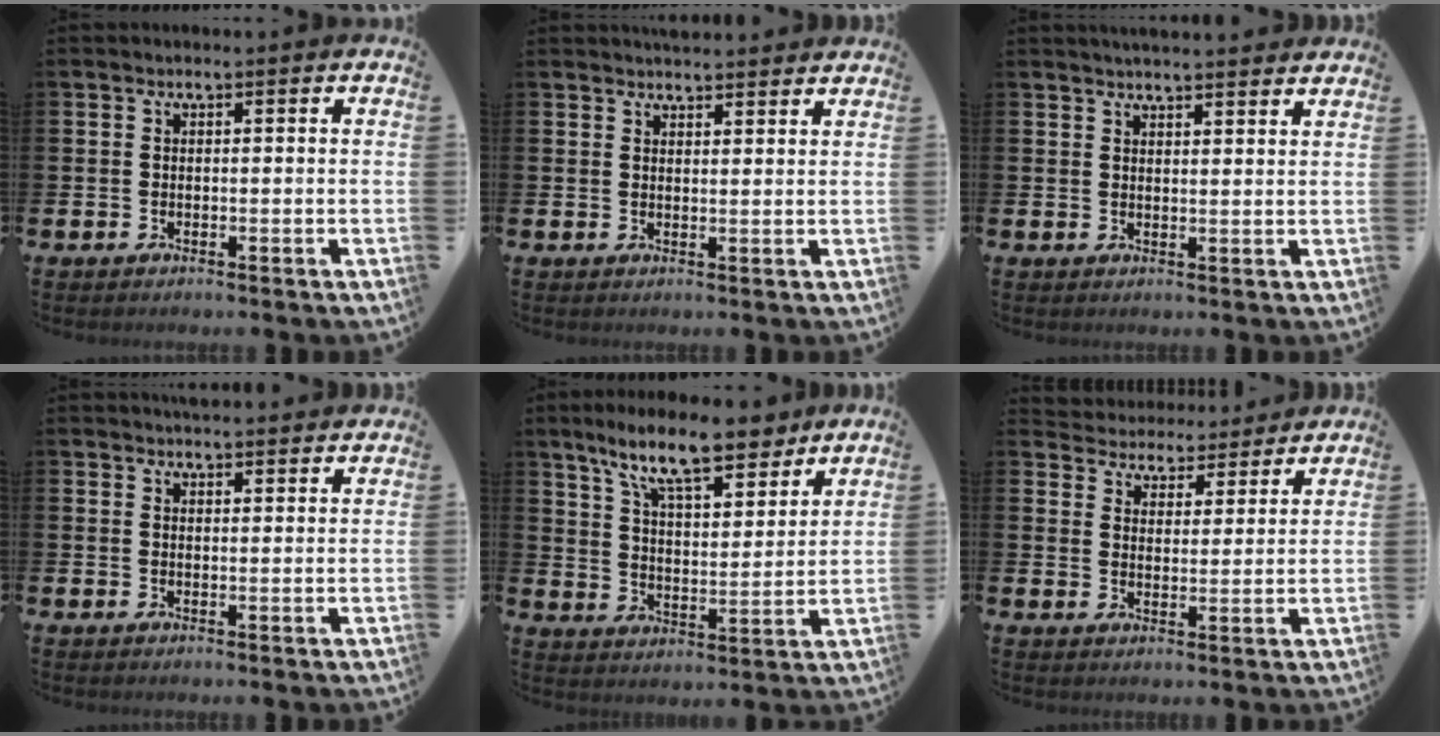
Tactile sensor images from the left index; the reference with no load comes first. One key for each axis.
{"total": 2.9, "fx": 2.9, "fy": 0.2, "fz": -0.1, "tx": 0.010, "ty": -0.017, "tz": 0.050}
{"total": 3.2, "fx": 3.2, "fy": -0.1, "fz": 0.2, "tx": -0.004, "ty": -0.016, "tz": 0.056}
{"total": 2.9, "fx": 2.9, "fy": 0.2, "fz": 0.0, "tx": -0.001, "ty": -0.014, "tz": 0.053}
{"total": 12.1, "fx": 10.0, "fy": 2.7, "fz": 6.2, "tx": -0.135, "ty": -0.042, "tz": 0.175}
{"total": 4.4, "fx": 4.2, "fy": 1.3, "fz": -0.5, "tx": -0.008, "ty": -0.039, "tz": 0.070}